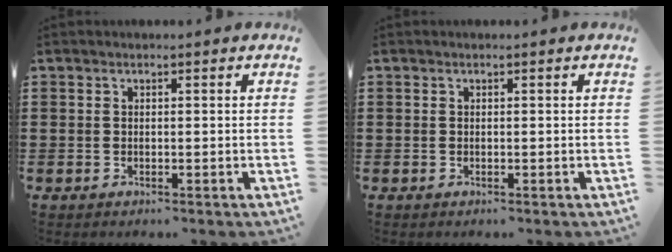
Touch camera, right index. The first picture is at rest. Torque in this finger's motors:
{"motor_torque": [-0.94, 1.20, -0.01, 0.00]}